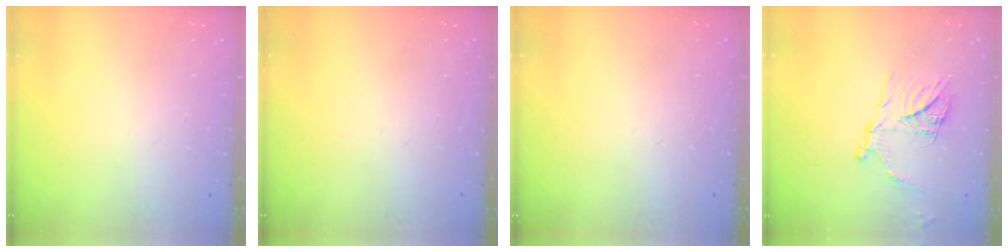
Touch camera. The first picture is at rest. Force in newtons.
{"total": 0.0}
{"total": 0.0}
{"total": 13.6, "press": 13.5, "slide": 1.3}